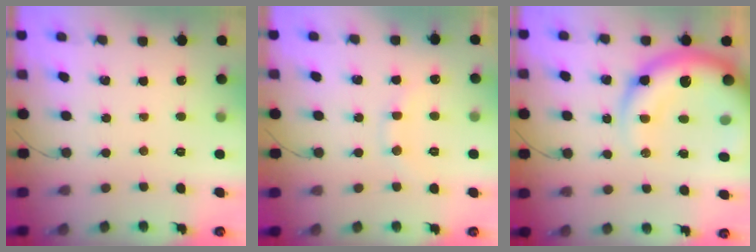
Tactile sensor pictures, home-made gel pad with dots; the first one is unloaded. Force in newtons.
{"total": 9.2, "press": 9.1, "slide": 1.1}
{"total": 20.2, "press": 19.6, "slide": 4.9}